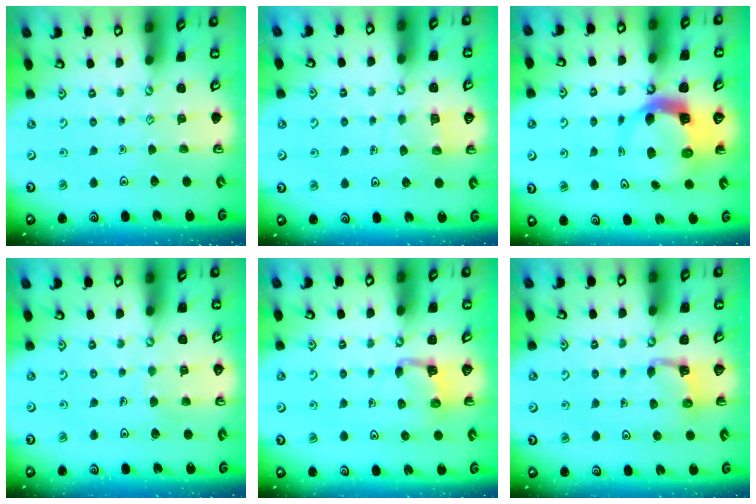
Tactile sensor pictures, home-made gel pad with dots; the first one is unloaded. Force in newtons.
{"total": 4.1, "press": 4.1, "slide": 0.4}
{"total": 9.2, "press": 9.1, "slide": 1.2}
{"total": 3.7, "press": 3.7, "slide": 0.3}
{"total": 3.4, "press": 3.4, "slide": 0.6}
{"total": 3.4, "press": 3.4, "slide": 0.6}